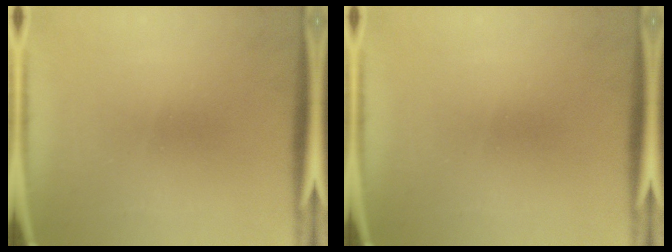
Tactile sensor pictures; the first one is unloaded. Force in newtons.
{"total": 0.0}